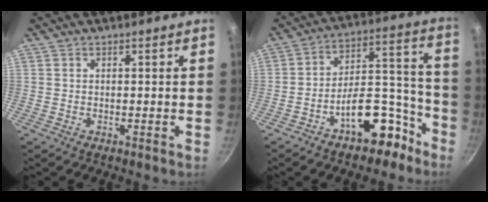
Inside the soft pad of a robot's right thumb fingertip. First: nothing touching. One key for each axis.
{"total": 14.9, "fx": -9.0, "fy": 7.3, "fz": 9.3, "tx": -0.079, "ty": 0.112, "tz": -0.129}